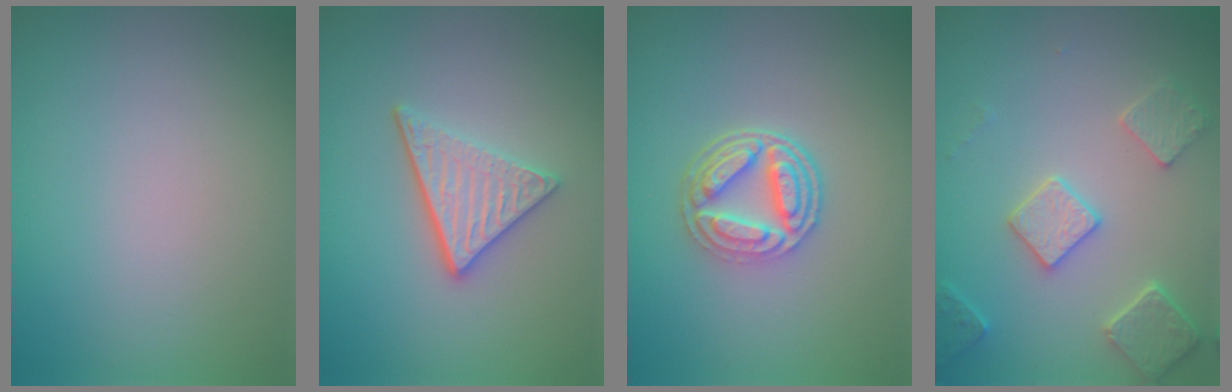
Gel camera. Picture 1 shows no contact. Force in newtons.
{"total": 3.6, "press": 3.0, "slide": 1.9}
{"total": 4.6, "press": 3.7, "slide": 2.7}
{"total": 4.1, "press": 3.5, "slide": 2.1}